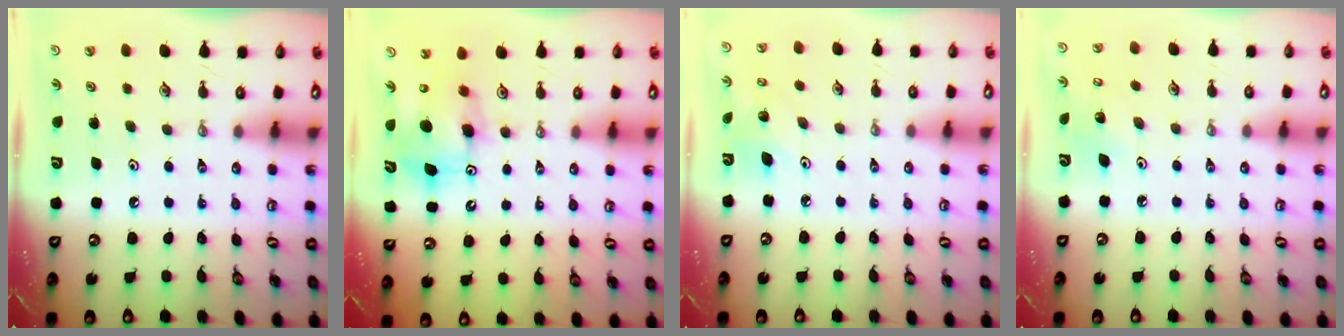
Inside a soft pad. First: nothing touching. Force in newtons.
{"total": 8.0, "press": 7.8, "slide": 1.8}
{"total": 4.8, "press": 4.5, "slide": 1.6}
{"total": 5.4, "press": 4.9, "slide": 2.3}